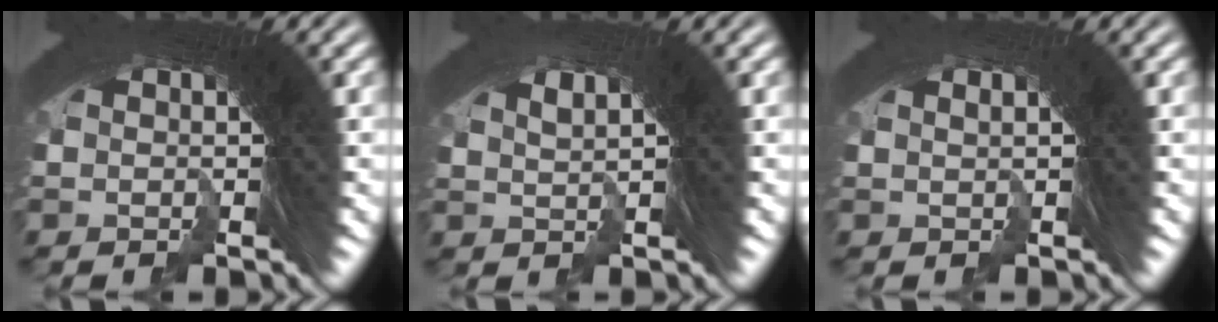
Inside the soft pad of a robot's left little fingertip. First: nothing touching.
{"total": 2.2, "force": [0.1, 1.5, 1.6], "torque": [-0.054, -0.007, 0.001]}
{"total": 0.0}